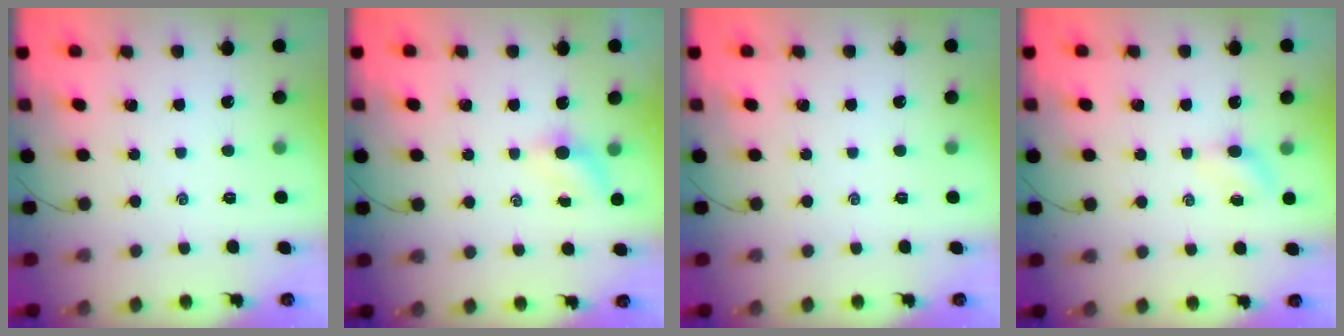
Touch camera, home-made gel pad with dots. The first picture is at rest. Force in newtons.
{"total": 3.0, "press": 2.8, "slide": 1.0}
{"total": 0.0}
{"total": 3.0, "press": 2.9, "slide": 0.9}